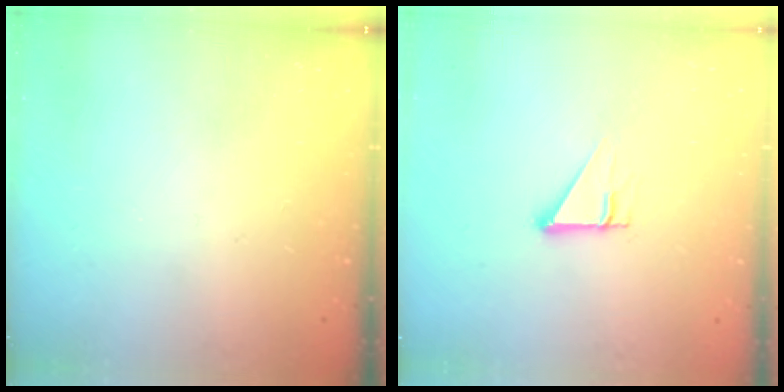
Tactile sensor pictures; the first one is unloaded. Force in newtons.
{"total": 2.7, "press": 2.7, "slide": 0.1}